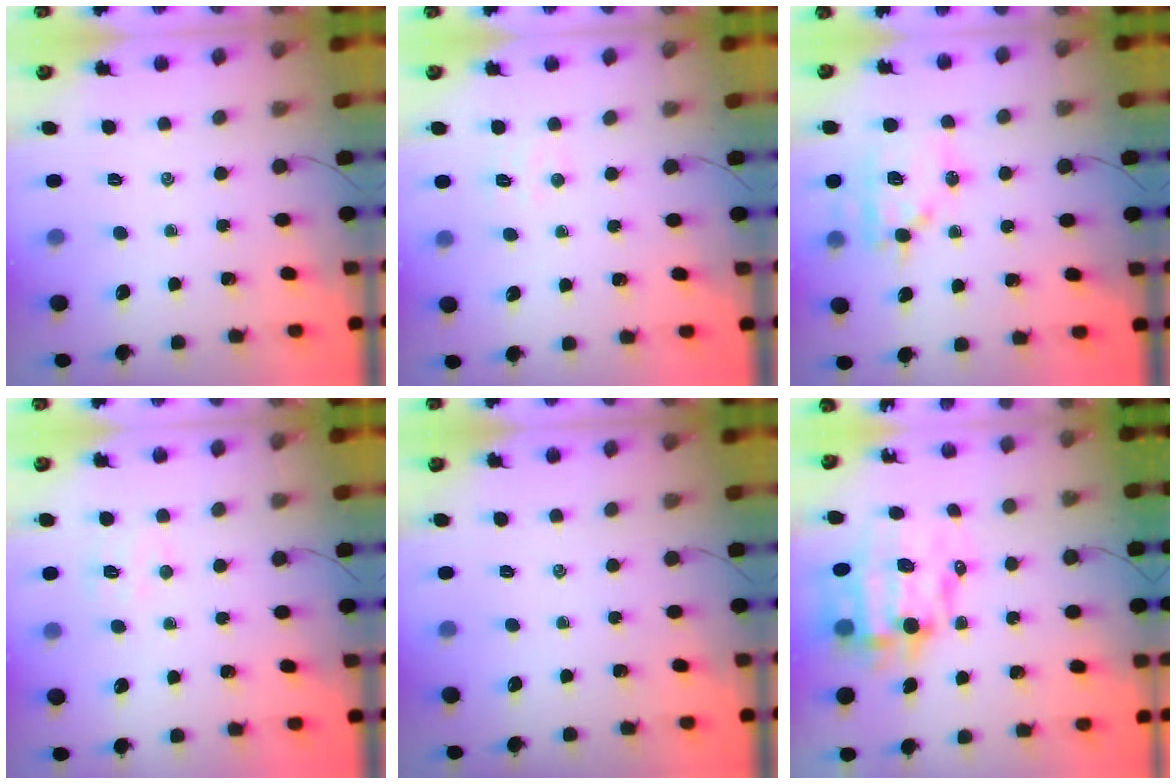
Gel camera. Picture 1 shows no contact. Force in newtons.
{"total": 4.2, "press": 4.1, "slide": 0.9}
{"total": 14.0, "press": 13.9, "slide": 1.9}
{"total": 5.2, "press": 5.1, "slide": 1.1}
{"total": 0.0}
{"total": 12.4, "press": 11.9, "slide": 3.5}